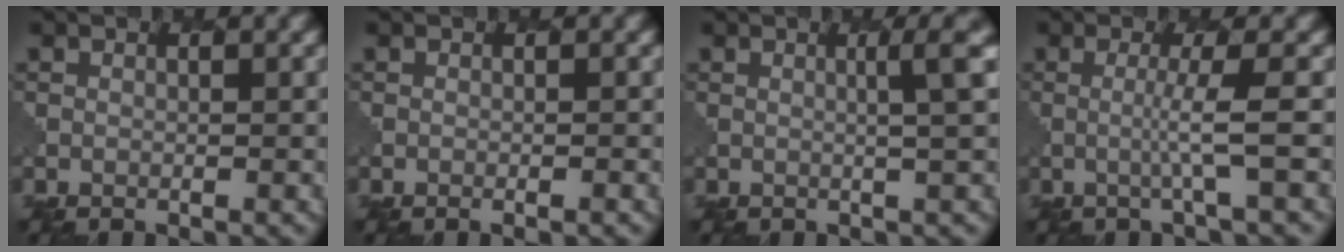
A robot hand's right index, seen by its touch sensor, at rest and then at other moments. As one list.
[{"total": 0.6, "force": [-0.2, 0.1, 0.5], "torque": [-0.004, -0.002, -0.006]}, {"total": 2.9, "force": [0.7, 0.4, 2.8], "torque": [-0.035, 0.004, 0.006]}, {"total": 2.5, "force": [0.0, 0.0, 2.5], "torque": [-0.043, -0.001, -0.009]}]